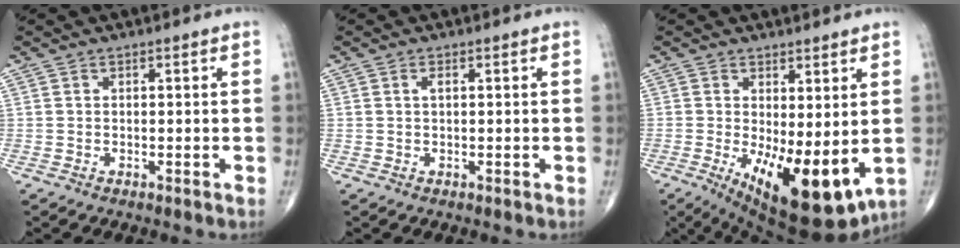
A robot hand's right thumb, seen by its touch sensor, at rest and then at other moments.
{"total": 1.0, "force": [0.2, 0.4, 0.9], "torque": [-0.018, 0.001, 0.003]}
{"total": 14.6, "force": [-2.4, 5.8, 13.2], "torque": [-0.197, -0.034, -0.016]}